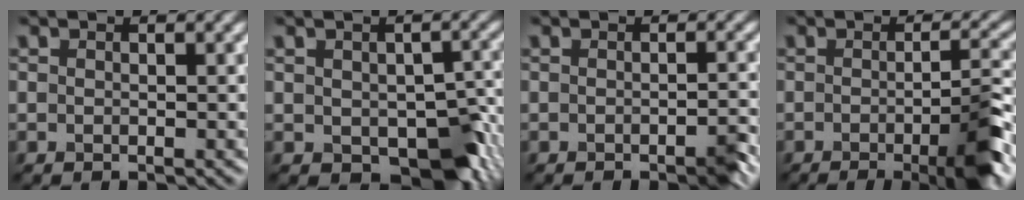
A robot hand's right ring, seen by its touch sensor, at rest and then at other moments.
{"total": 7.5, "force": [-2.5, 4.1, 5.7], "torque": [-0.086, -0.019, -0.026]}
{"total": 1.8, "force": [-1.1, 0.3, 1.5], "torque": [-0.012, 0.000, -0.019]}
{"total": 6.4, "force": [-2.4, 1.3, 5.8], "torque": [-0.075, -0.004, -0.039]}